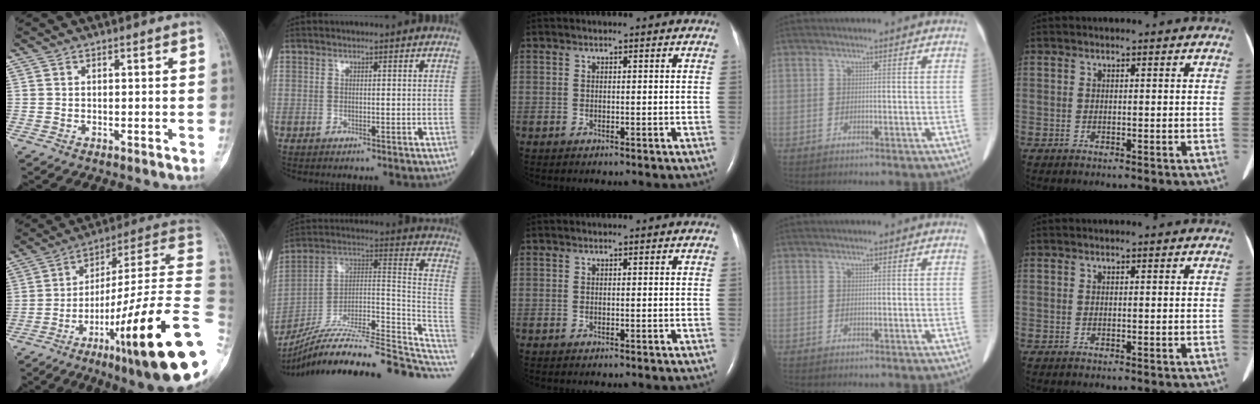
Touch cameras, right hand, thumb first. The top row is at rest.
{"thumb": {"total": 30.0, "force": [-9.7, 3.8, 28.1], "torque": [-0.348, 0.059, -0.150]}, "index": {"total": 26.3, "force": [-22.1, 2.5, 14.0], "torque": [-0.151, 0.029, -0.342]}}